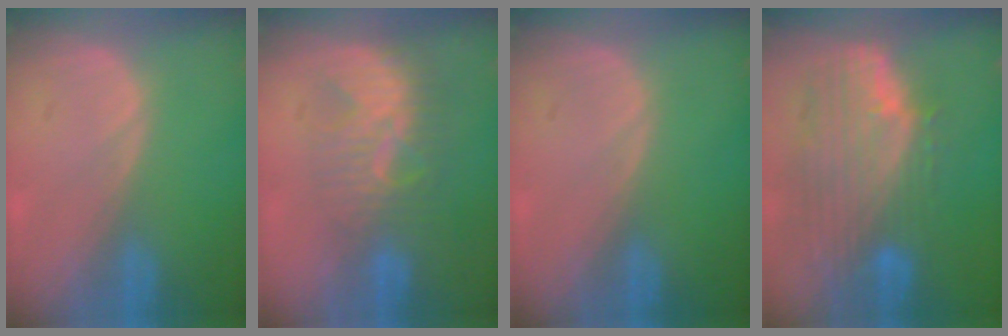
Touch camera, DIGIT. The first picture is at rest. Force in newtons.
{"total": 7.8, "press": 7.2, "slide": 2.8}
{"total": 0.0}
{"total": 11.0, "press": 9.4, "slide": 5.6}